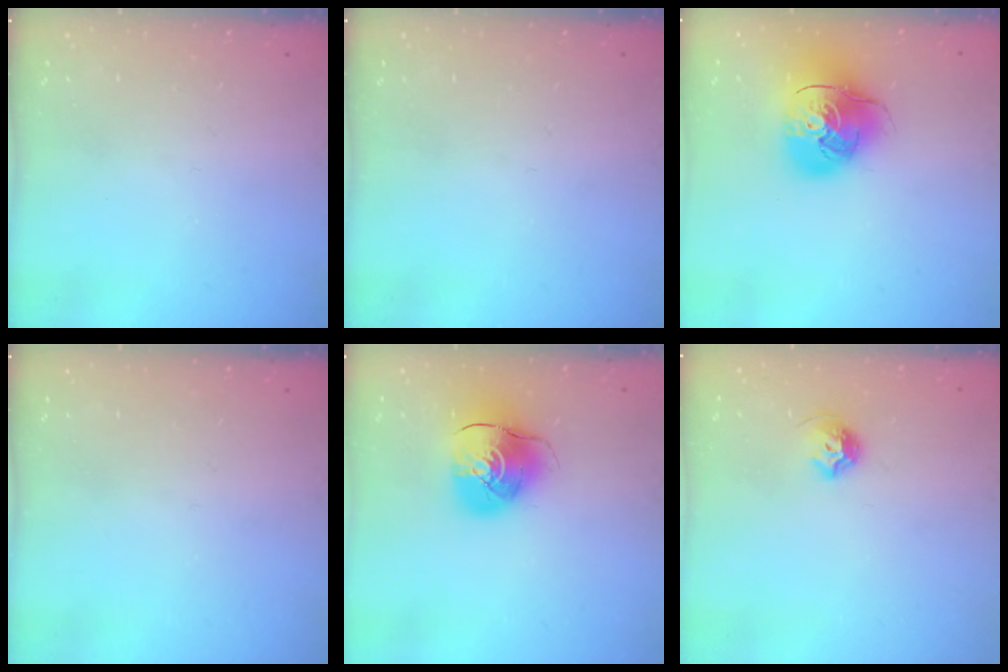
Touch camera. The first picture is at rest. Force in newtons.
{"total": 0.0}
{"total": 16.2, "press": 16.0, "slide": 2.4}
{"total": 0.0}
{"total": 10.6, "press": 10.5, "slide": 1.5}
{"total": 7.0, "press": 6.9, "slide": 0.8}